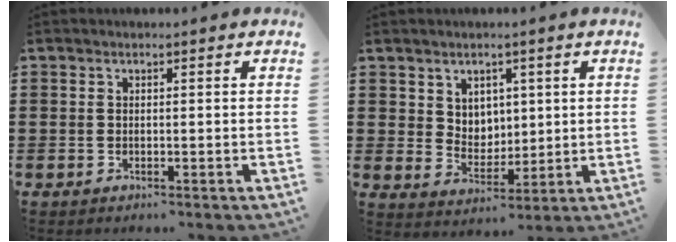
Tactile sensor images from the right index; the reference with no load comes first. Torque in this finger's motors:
{"motor_torque": [0.32, 0.98, 0.10, 0.00]}